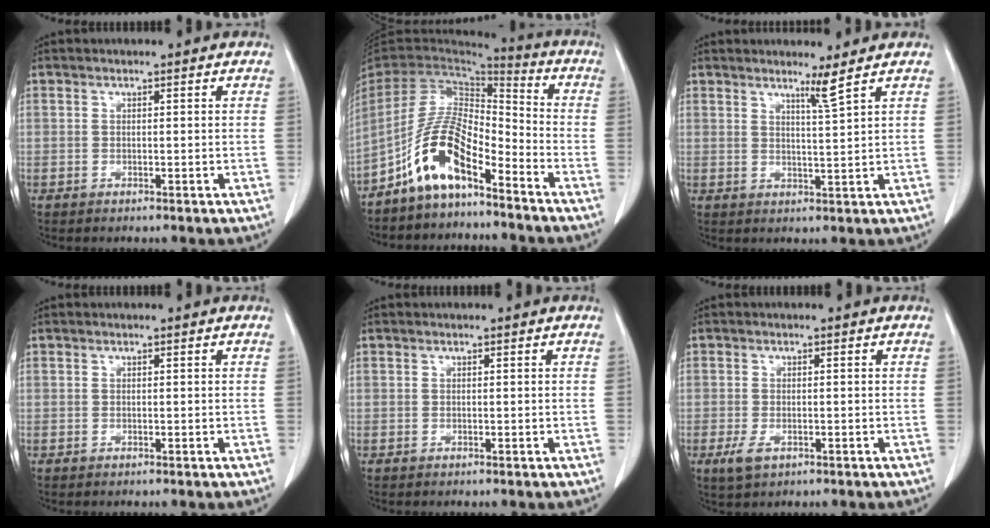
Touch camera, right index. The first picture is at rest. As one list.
[{"total": 11.1, "force": [-7.0, 3.7, 7.7], "torque": [-0.170, 0.021, -0.134]}, {"total": 2.7, "force": [2.0, -1.2, 1.4], "torque": [-0.032, -0.018, 0.039]}, {"total": 0.0}, {"total": 0.0}, {"total": 2.8, "force": [-1.3, 1.4, 2.0], "torque": [-0.044, -0.003, -0.017]}]